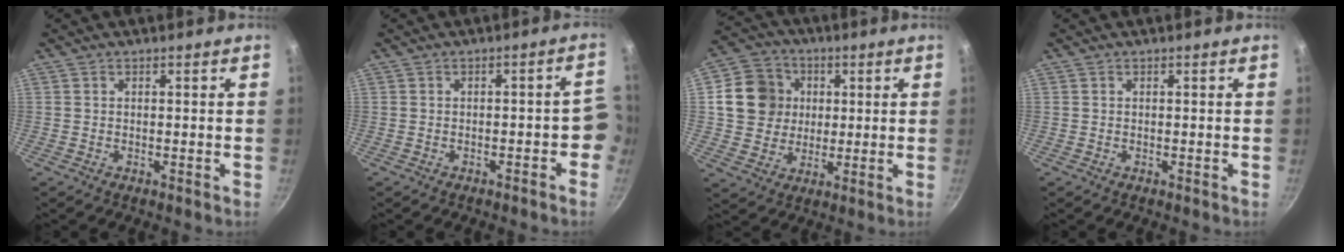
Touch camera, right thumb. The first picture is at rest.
{"total": 4.4, "force": [-1.7, 2.0, 3.6], "torque": [-0.012, 0.038, -0.017]}
{"total": 11.6, "force": [2.0, 10.5, 4.6], "torque": [-0.053, 0.011, 0.031]}
{"total": 0.0}